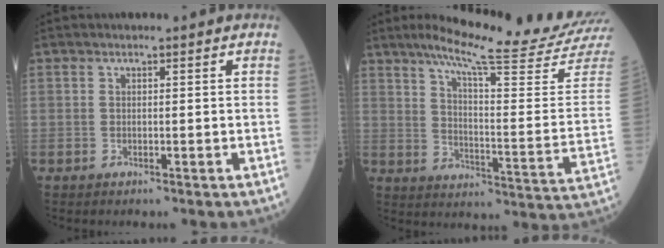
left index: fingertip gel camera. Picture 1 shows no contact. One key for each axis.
{"total": 21.1, "fx": 18.7, "fy": -1.9, "fz": 9.6, "tx": -0.156, "ty": -0.086, "tz": 0.245}